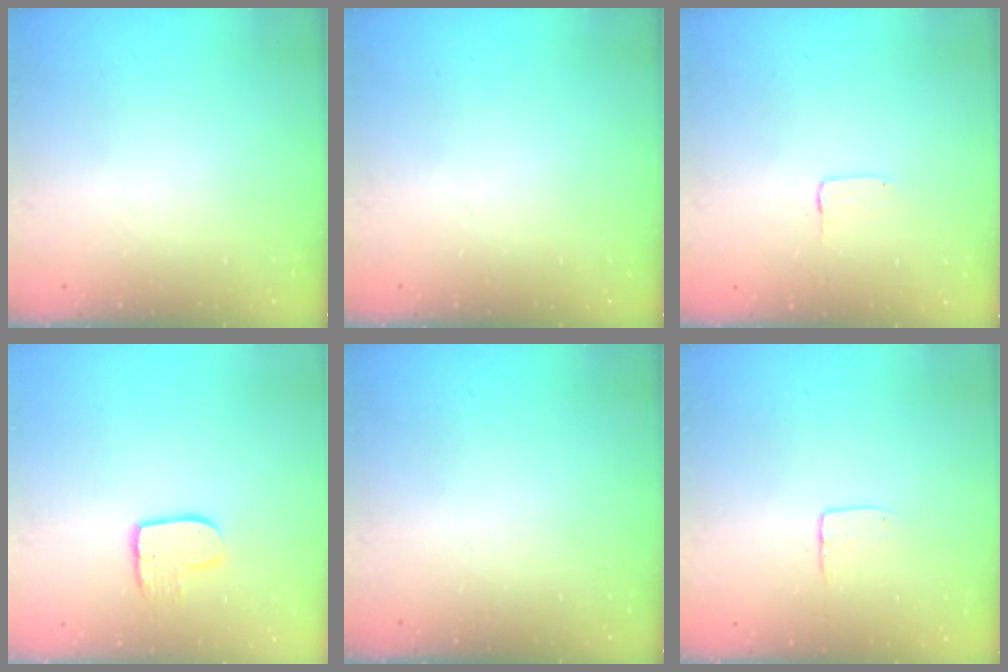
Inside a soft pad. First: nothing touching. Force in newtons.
{"total": 0.0}
{"total": 1.0, "press": 1.0, "slide": 0.1}
{"total": 9.1, "press": 9.0, "slide": 0.7}
{"total": 0.0}
{"total": 4.3, "press": 4.3, "slide": 0.4}